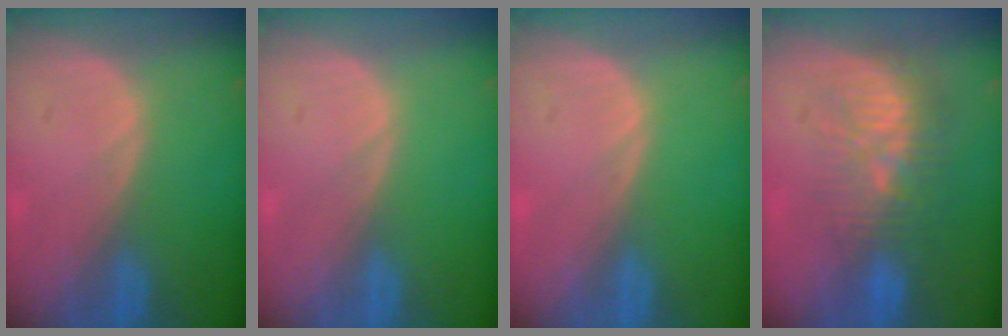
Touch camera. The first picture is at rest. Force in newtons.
{"total": 0.0}
{"total": 0.0}
{"total": 9.8, "press": 8.9, "slide": 4.0}